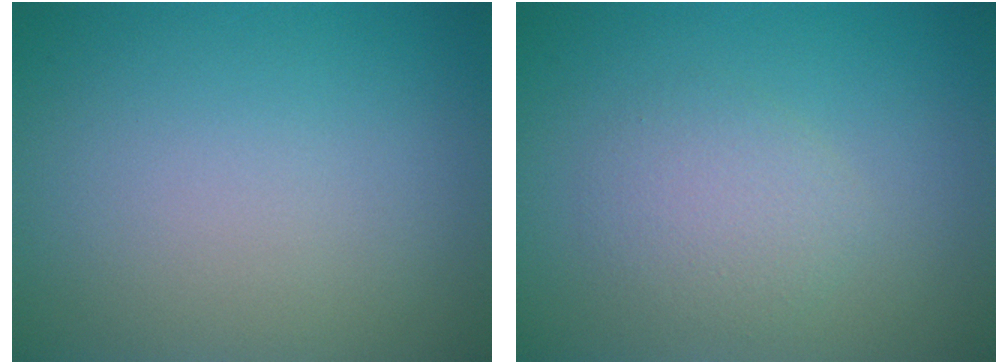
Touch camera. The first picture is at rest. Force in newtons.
{"total": 2.3, "press": 2.3, "slide": 0.1}